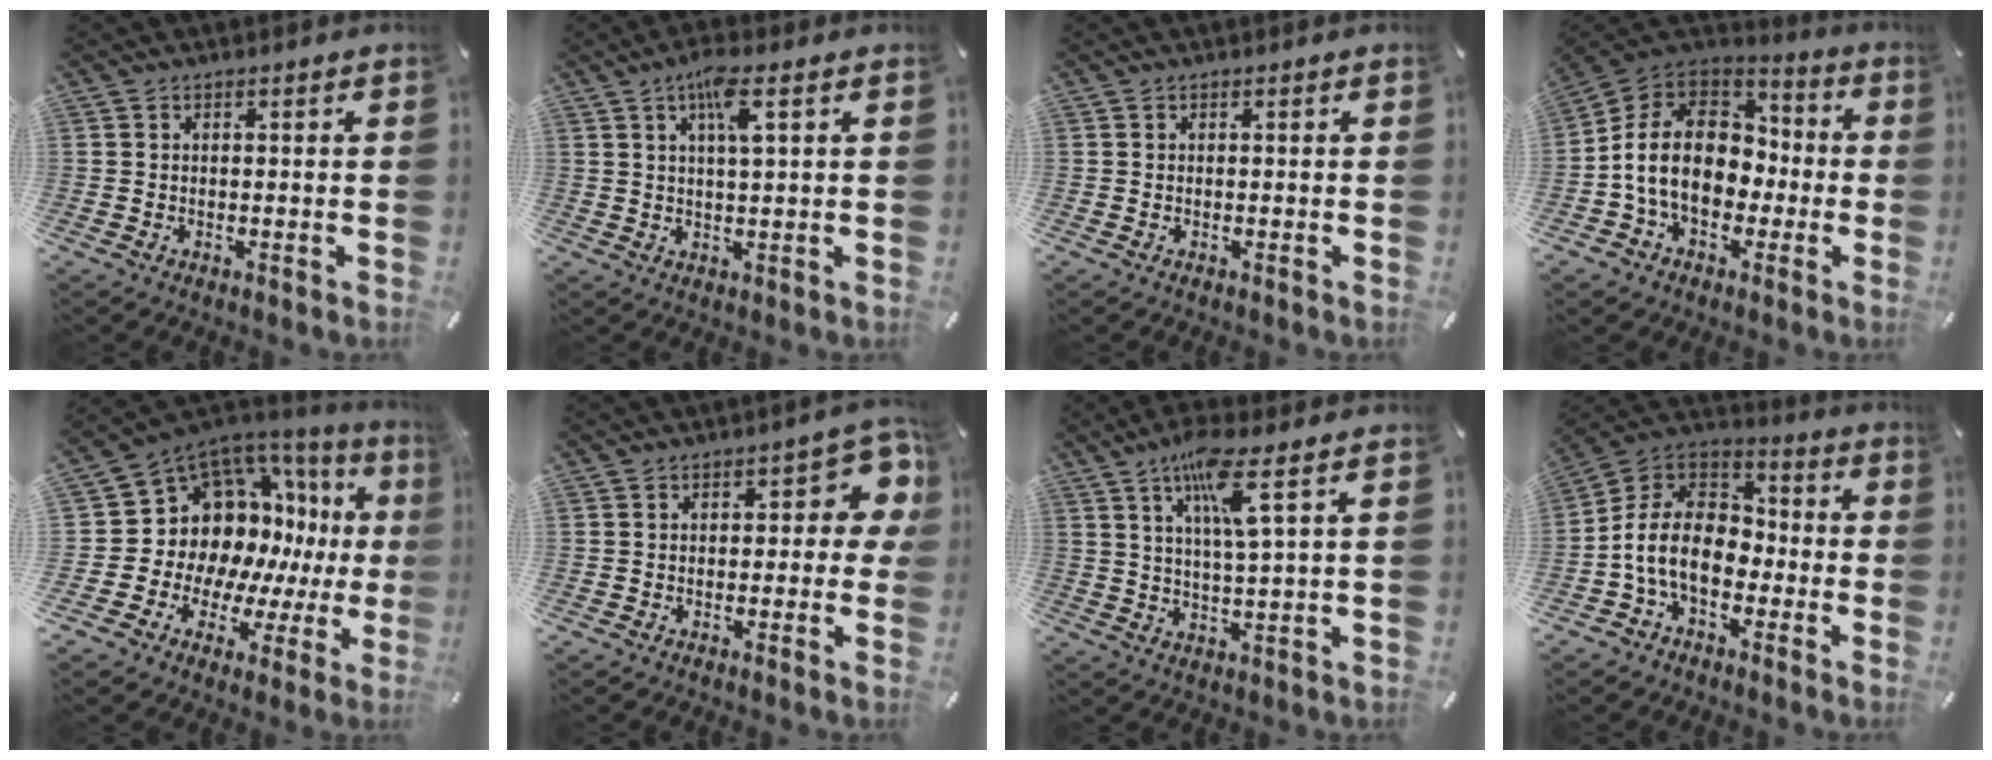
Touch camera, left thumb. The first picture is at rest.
{"total": 6.3, "force": [2.8, 1.1, 5.6], "torque": [-0.107, 0.002, 0.043]}
{"total": 0.0}
{"total": 15.1, "force": [-2.4, 12.0, 8.9], "torque": [-0.181, 0.025, -0.040]}
{"total": 14.7, "force": [4.5, 12.6, 6.2], "torque": [-0.088, -0.074, 0.108]}
{"total": 8.5, "force": [1.7, 4.4, 7.1], "torque": [-0.075, -0.005, 0.024]}
{"total": 9.7, "force": [4.6, 0.8, 8.5], "torque": [-0.159, -0.002, 0.073]}
{"total": 12.9, "force": [-4.6, 9.2, 7.7], "torque": [-0.178, 0.022, -0.090]}